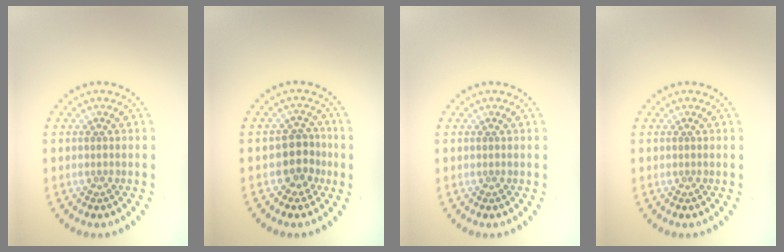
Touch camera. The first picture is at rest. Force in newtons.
{"total": 2.8, "press": 2.5, "slide": 1.3}
{"total": 0.0}
{"total": 0.0}